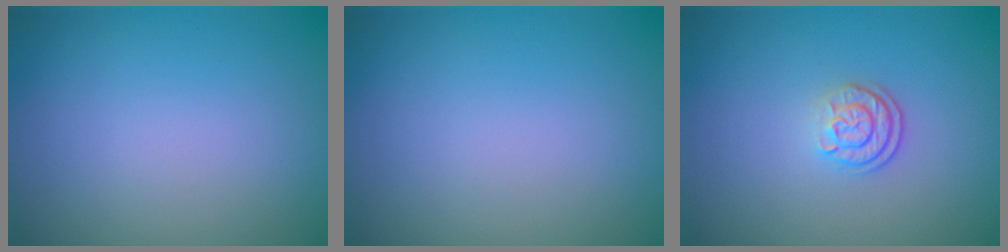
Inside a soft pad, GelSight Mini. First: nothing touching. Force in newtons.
{"total": 0.0}
{"total": 2.1, "press": 1.8, "slide": 1.2}